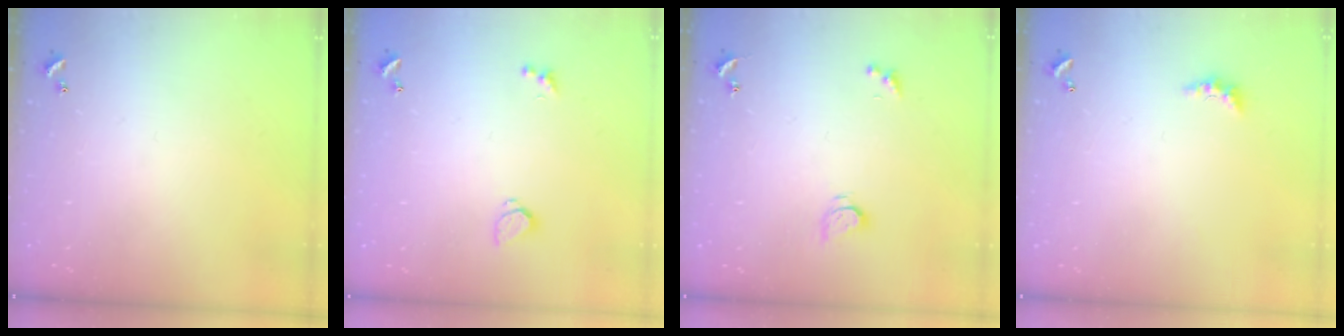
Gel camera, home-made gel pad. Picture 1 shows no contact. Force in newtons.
{"total": 0.8, "press": 0.6, "slide": 0.4}
{"total": 2.6, "press": 2.6, "slide": 0.2}
{"total": 2.3, "press": 2.2, "slide": 0.7}